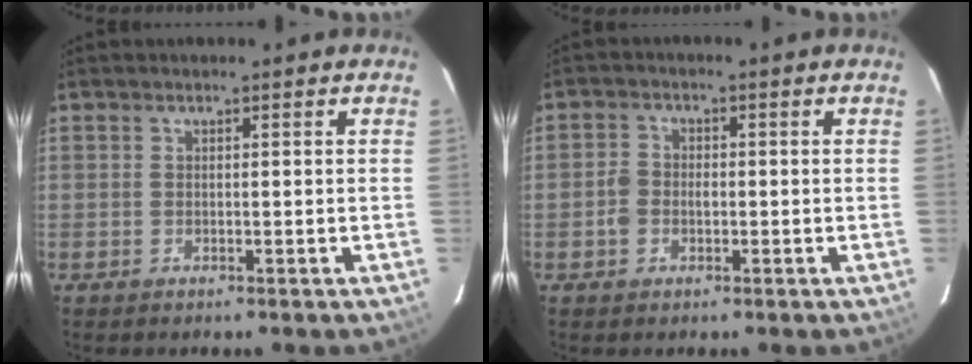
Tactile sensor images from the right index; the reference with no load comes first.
{"total": 3.1, "force": [-1.0, 2.6, 1.4], "torque": [-0.031, 0.010, -0.019]}